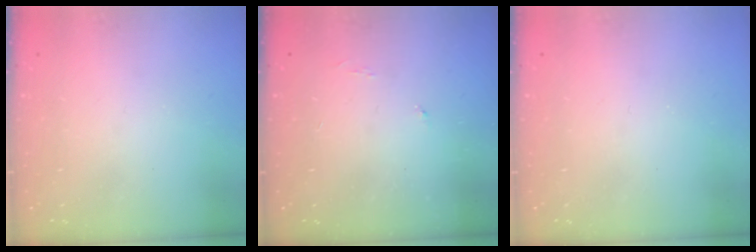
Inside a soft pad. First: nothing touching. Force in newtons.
{"total": 3.1, "press": 3.1, "slide": 0.5}
{"total": 0.0}